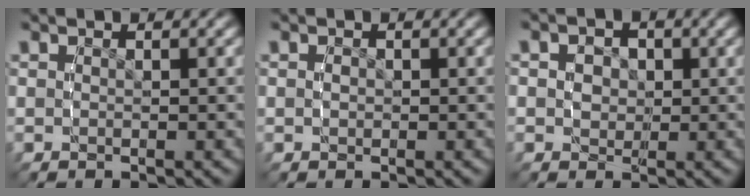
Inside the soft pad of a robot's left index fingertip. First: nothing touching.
{"total": 0.6, "force": [-0.4, 0.4, 0.1], "torque": [-0.005, -0.003, -0.006]}
{"total": 2.0, "force": [-1.1, 1.7, 0.3], "torque": [-0.011, -0.018, -0.014]}